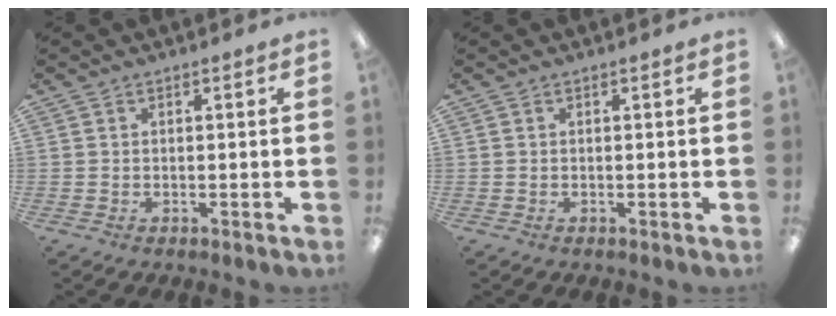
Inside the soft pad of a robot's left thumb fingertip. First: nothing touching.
{"total": 0.0}